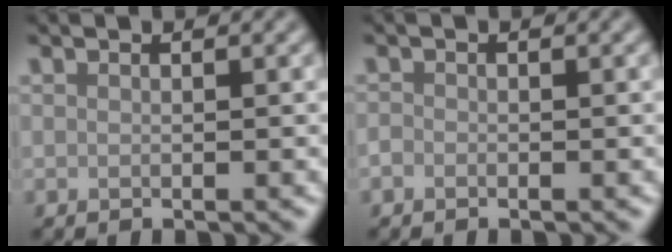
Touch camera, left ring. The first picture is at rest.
{"total": 0.6, "force": [-0.4, 0.4, 0.2], "torque": [-0.002, -0.003, -0.009]}